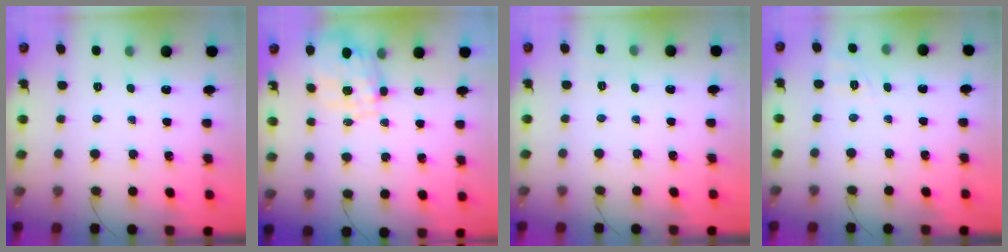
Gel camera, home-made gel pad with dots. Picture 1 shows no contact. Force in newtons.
{"total": 1.5, "press": 1.4, "slide": 0.4}
{"total": 5.3, "press": 5.0, "slide": 1.8}
{"total": 2.0, "press": 0.7, "slide": 1.9}